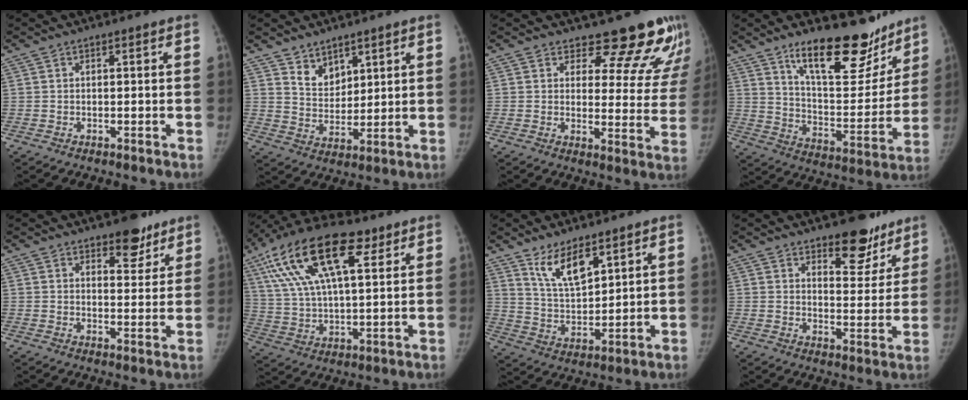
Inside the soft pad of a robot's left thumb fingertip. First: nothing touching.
{"total": 6.1, "force": [4.3, 3.7, 2.2], "torque": [-0.011, -0.038, 0.087]}
{"total": 14.3, "force": [12.9, 4.9, 3.8], "torque": [0.008, -0.112, 0.139]}
{"total": 20.7, "force": [15.0, 7.8, 11.9], "torque": [-0.121, -0.101, 0.236]}
{"total": 7.0, "force": [5.1, 3.3, 3.5], "torque": [-0.013, -0.031, 0.071]}
{"total": 22.2, "force": [10.6, 9.2, 17.1], "torque": [-0.317, -0.002, 0.192]}
{"total": 9.2, "force": [6.0, 3.6, 5.9], "torque": [-0.090, -0.041, 0.122]}
{"total": 10.2, "force": [7.6, 4.6, 5.1], "torque": [-0.025, -0.052, 0.111]}